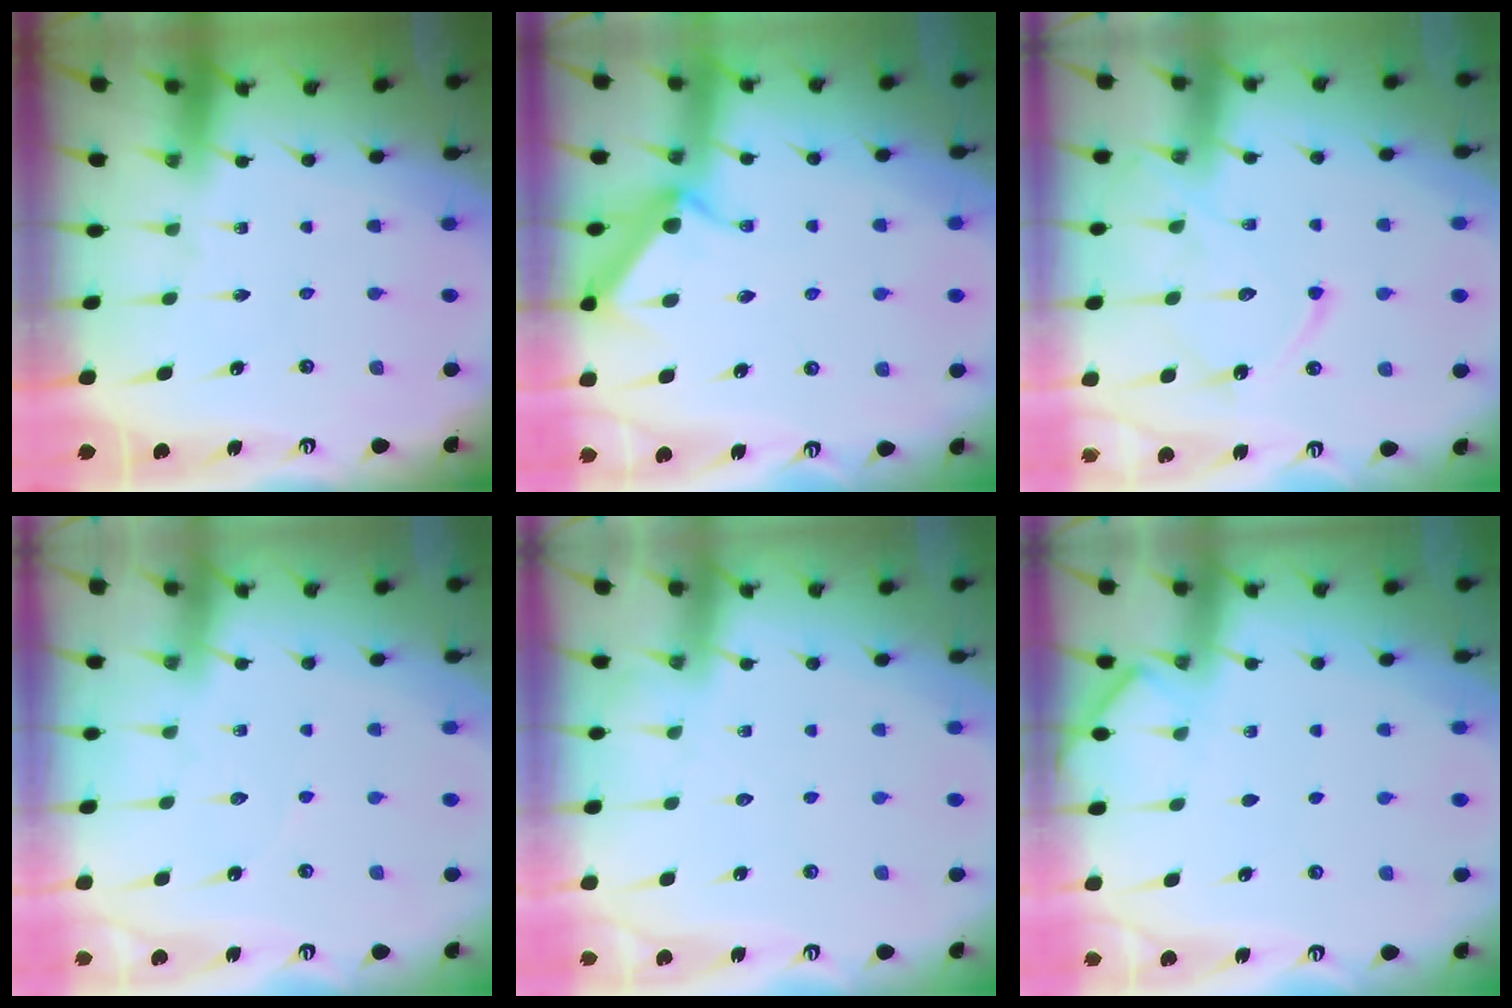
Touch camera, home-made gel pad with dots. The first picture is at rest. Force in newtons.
{"total": 11.0, "press": 11.0, "slide": 0.2}
{"total": 13.2, "press": 13.2, "slide": 1.1}
{"total": 2.9, "press": 2.9, "slide": 0.2}
{"total": 3.8, "press": 3.8, "slide": 0.5}
{"total": 3.7, "press": 3.7, "slide": 0.5}